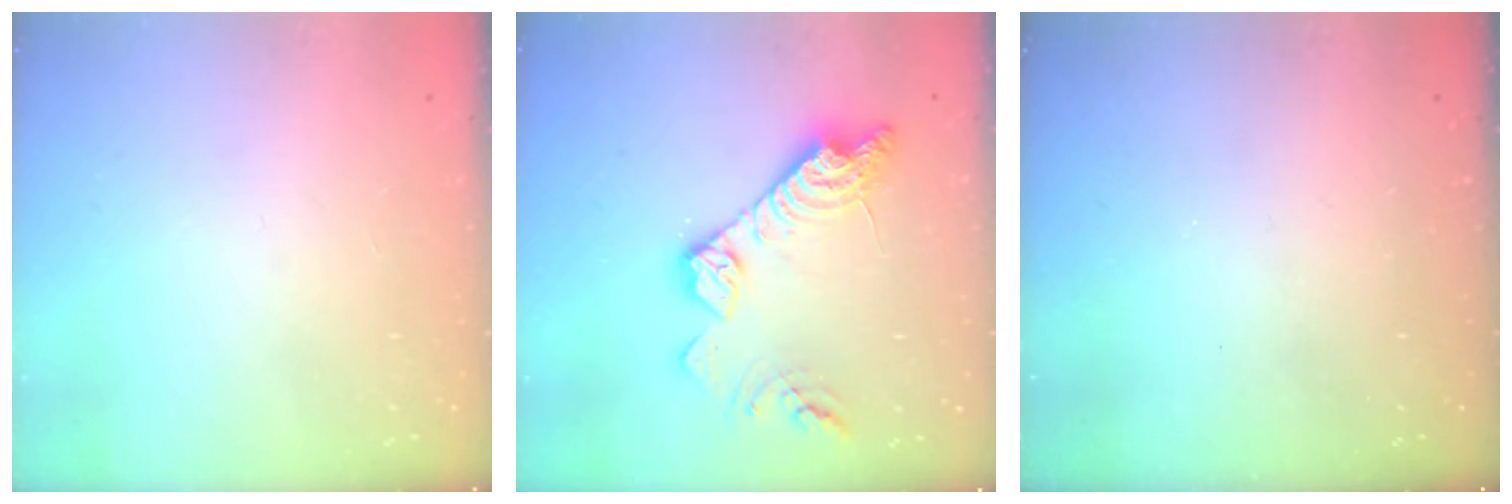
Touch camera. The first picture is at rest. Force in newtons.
{"total": 16.1, "press": 16.0, "slide": 0.8}
{"total": 0.0}